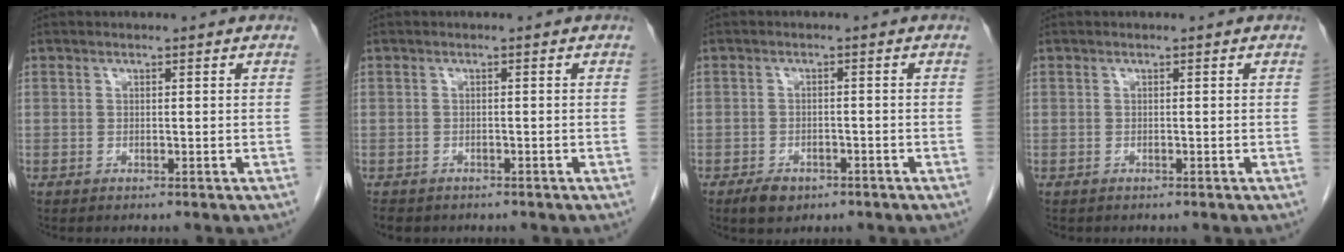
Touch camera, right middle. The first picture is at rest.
{"total": 4.1, "force": [-3.2, 2.1, 1.3], "torque": [-0.026, -0.006, -0.040]}
{"total": 3.4, "force": [-2.3, 2.0, 1.7], "torque": [-0.032, -0.002, -0.027]}
{"total": 0.0}